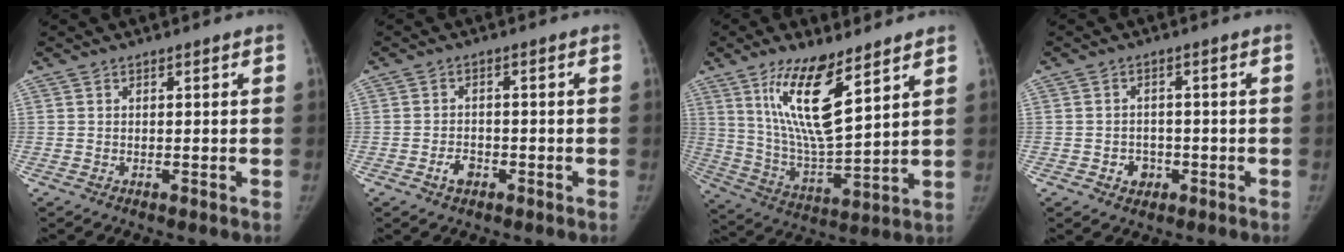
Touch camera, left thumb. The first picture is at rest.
{"total": 3.0, "force": [-1.5, 2.0, 1.6], "torque": [-0.022, 0.012, -0.024]}
{"total": 15.6, "force": [8.6, 4.4, 12.3], "torque": [-0.217, -0.053, 0.171]}
{"total": 3.5, "force": [-1.3, 3.0, 1.3], "torque": [-0.002, 0.010, -0.017]}